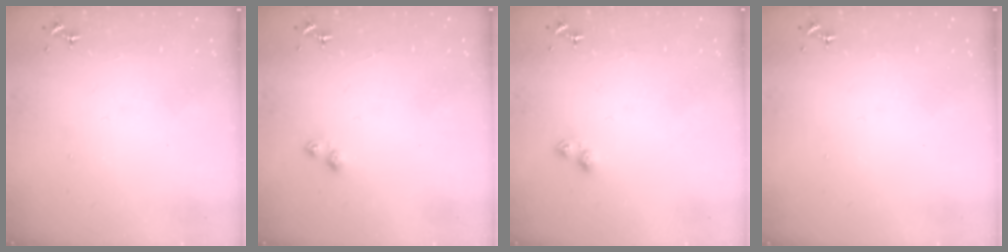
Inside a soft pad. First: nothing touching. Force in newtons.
{"total": 3.1, "press": 3.1, "slide": 0.4}
{"total": 4.5, "press": 4.4, "slide": 0.6}
{"total": 0.0}